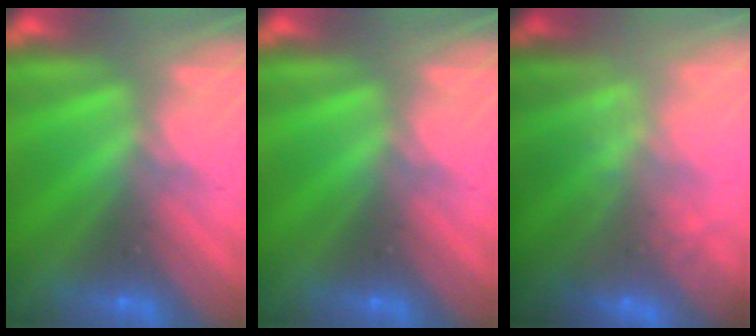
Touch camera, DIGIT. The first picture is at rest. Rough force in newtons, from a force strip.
{"total": 0.0}
{"total": 10.3}